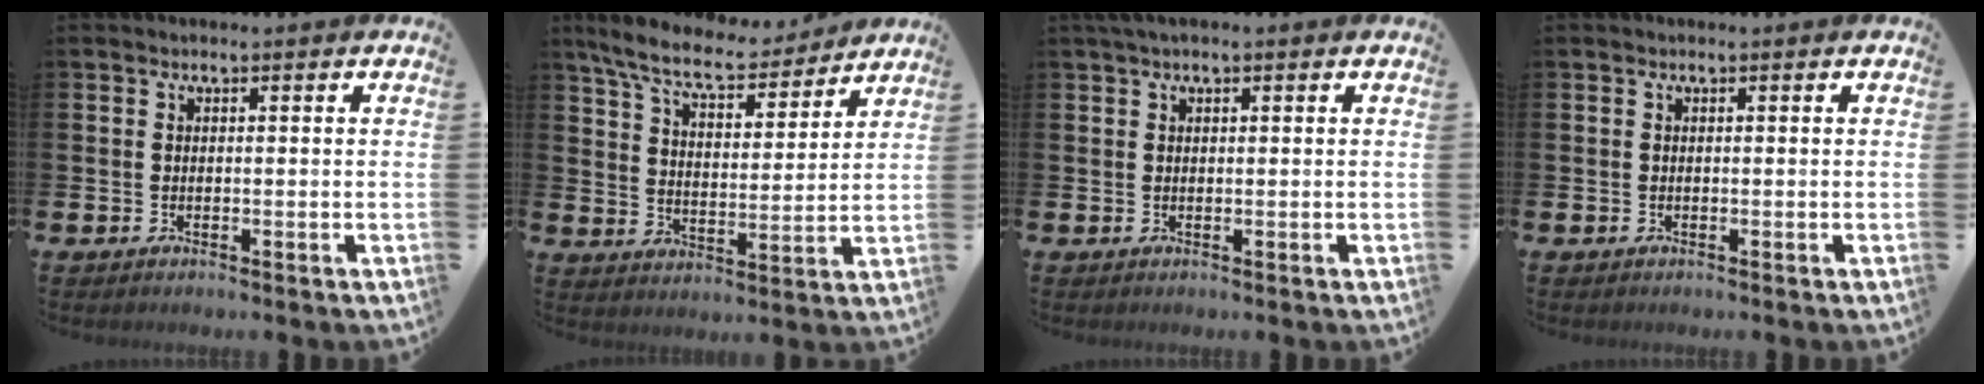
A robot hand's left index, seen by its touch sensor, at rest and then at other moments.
{"total": 8.8, "force": [7.9, 1.8, 3.3], "torque": [-0.102, -0.041, 0.142]}
{"total": 1.1, "force": [0.7, 0.2, 0.8], "torque": [-0.021, 0.005, 0.013]}
{"total": 0.0}